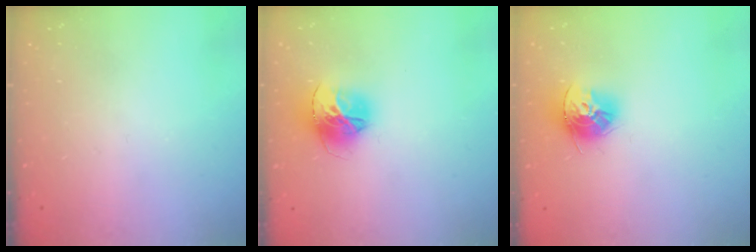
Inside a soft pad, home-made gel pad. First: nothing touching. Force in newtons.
{"total": 15.1, "press": 15.0, "slide": 1.5}
{"total": 12.6, "press": 12.5, "slide": 1.2}